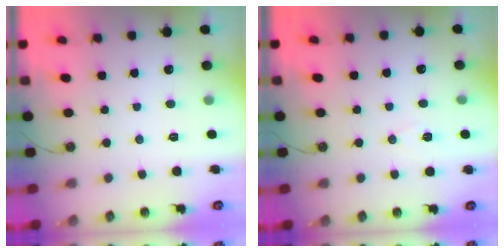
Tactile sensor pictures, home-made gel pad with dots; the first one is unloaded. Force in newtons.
{"total": 7.1, "press": 5.4, "slide": 4.5}